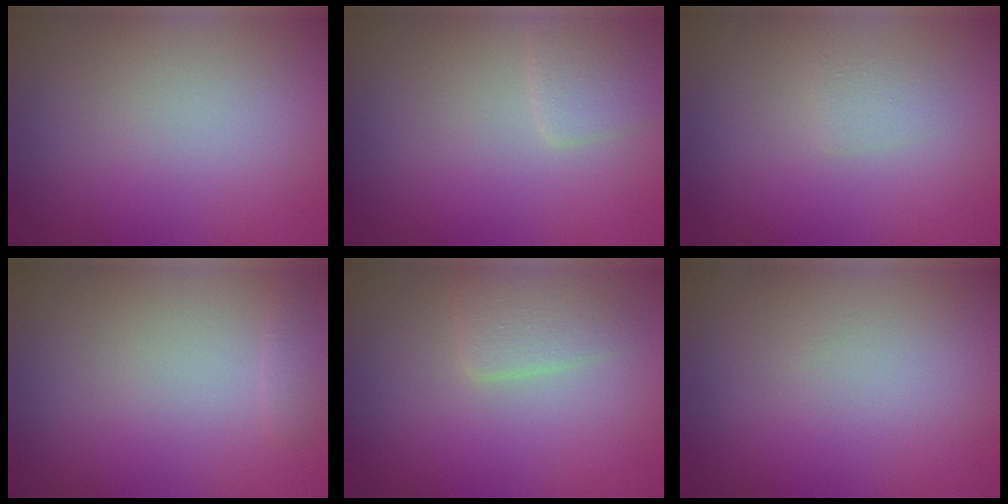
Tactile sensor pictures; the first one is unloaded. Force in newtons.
{"total": 1.9, "press": 1.9, "slide": 0.1}
{"total": 1.0, "press": 1.0, "slide": 0.2}
{"total": 0.8, "press": 0.8, "slide": 0.1}
{"total": 2.4, "press": 2.4, "slide": 0.1}
{"total": 0.0}